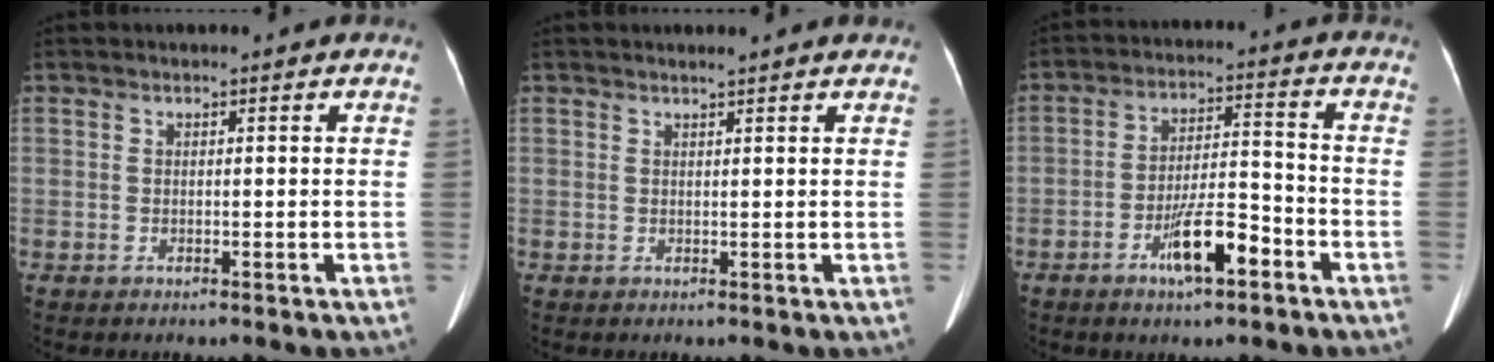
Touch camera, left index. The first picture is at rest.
{"total": 2.2, "force": [2.0, -0.1, 1.0], "torque": [-0.015, 0.012, 0.025]}
{"total": 8.6, "force": [-4.7, 1.8, 7.0], "torque": [-0.129, 0.003, -0.079]}